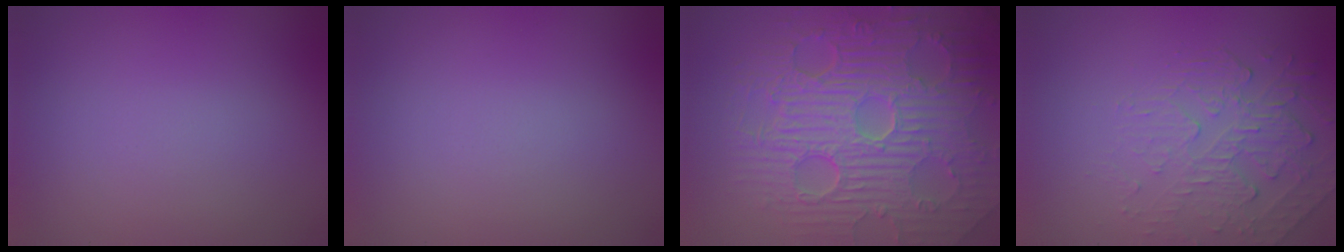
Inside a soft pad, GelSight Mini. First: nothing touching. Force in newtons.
{"total": 0.0}
{"total": 11.4, "press": 7.3, "slide": 8.7}
{"total": 2.4, "press": 1.7, "slide": 1.7}